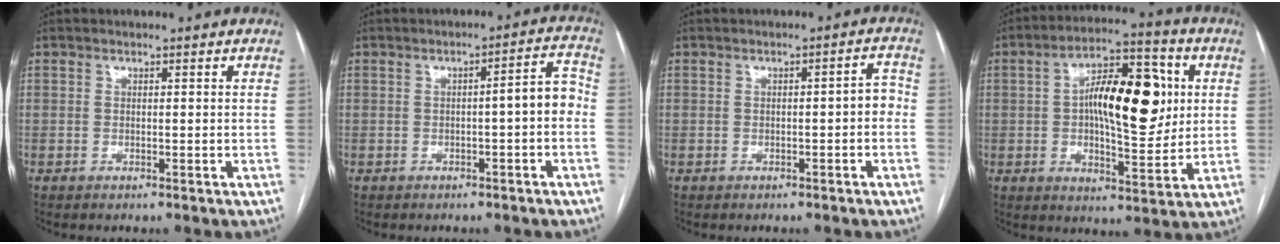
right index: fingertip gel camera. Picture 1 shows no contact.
{"total": 4.9, "force": [-0.7, 0.8, 4.7], "torque": [-0.058, 0.023, -0.009]}
{"total": 2.9, "force": [-0.4, 0.8, 2.8], "torque": [-0.031, 0.014, -0.005]}
{"total": 16.1, "force": [2.5, 5.7, 14.8], "torque": [-0.238, 0.026, 0.039]}